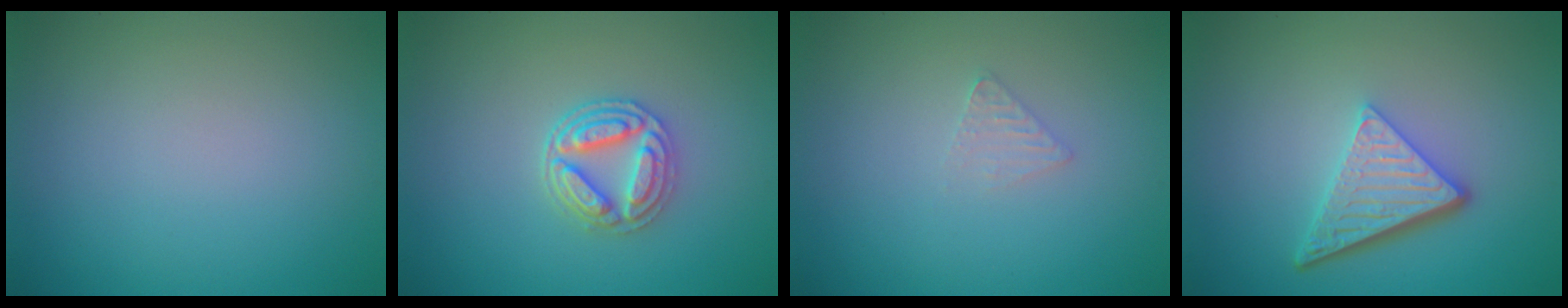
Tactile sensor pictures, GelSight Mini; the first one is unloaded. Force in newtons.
{"total": 3.7, "press": 3.3, "slide": 1.7}
{"total": 1.0, "press": 1.0, "slide": 0.1}
{"total": 4.8, "press": 3.4, "slide": 3.4}